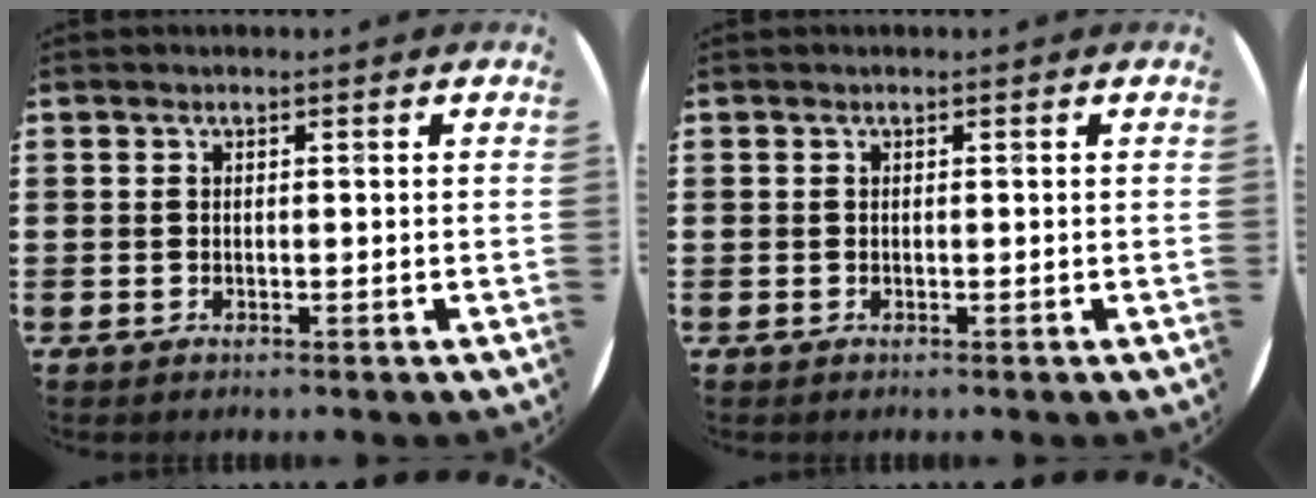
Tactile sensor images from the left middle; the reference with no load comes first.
{"total": 0.0}